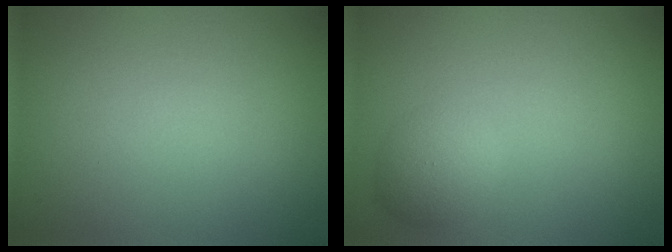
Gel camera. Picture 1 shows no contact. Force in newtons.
{"total": 2.5, "press": 2.5, "slide": 0.1}